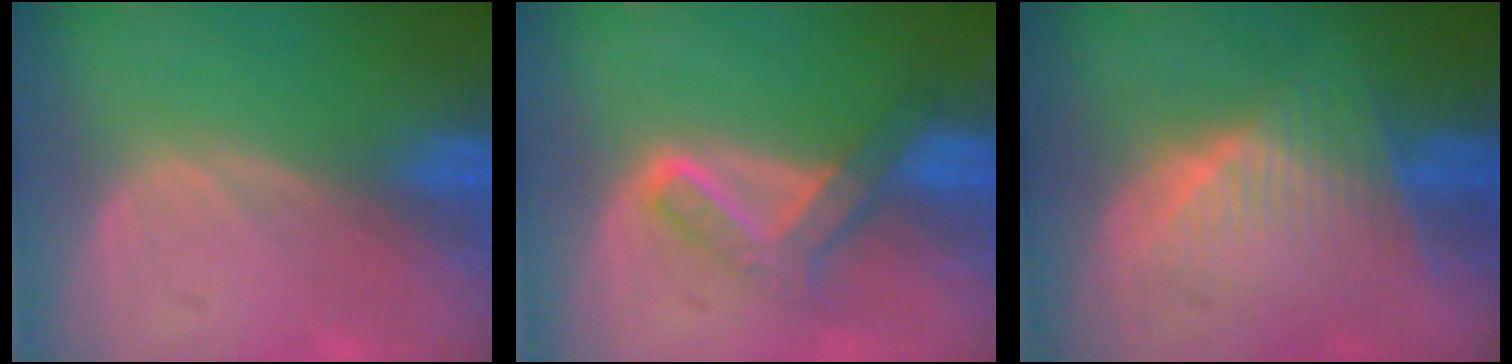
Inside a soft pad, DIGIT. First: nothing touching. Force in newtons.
{"total": 5.4, "press": 5.4, "slide": 0.7}
{"total": 7.5, "press": 6.7, "slide": 3.3}